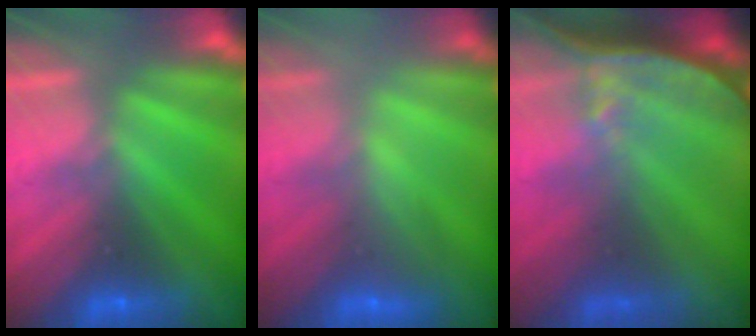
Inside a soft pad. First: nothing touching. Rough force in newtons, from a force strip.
{"total": 2.2}
{"total": 7.5}